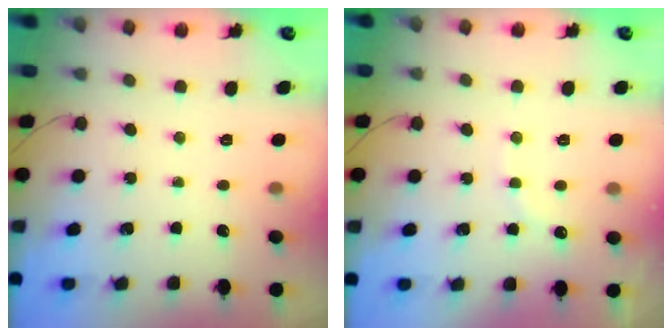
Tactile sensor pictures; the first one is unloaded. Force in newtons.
{"total": 7.8, "press": 7.7, "slide": 1.6}